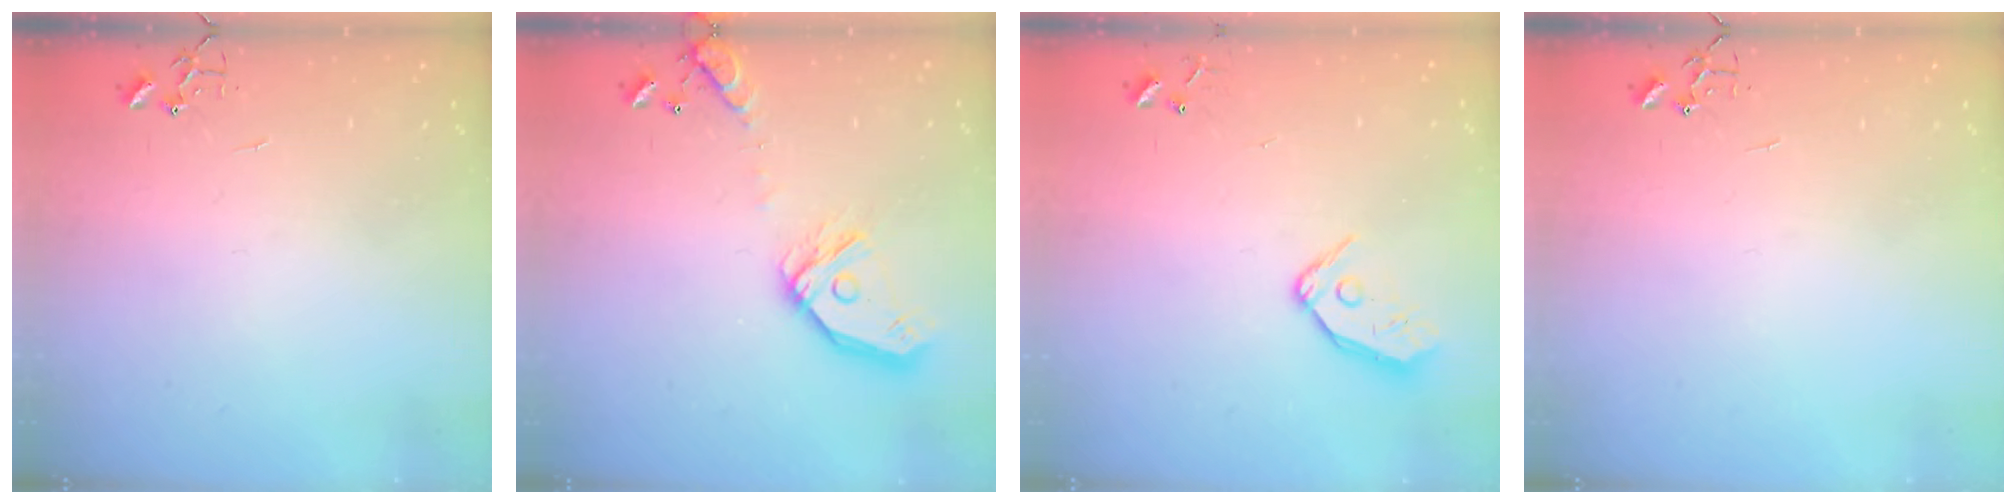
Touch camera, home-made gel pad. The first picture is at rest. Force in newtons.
{"total": 15.9, "press": 15.7, "slide": 2.2}
{"total": 9.8, "press": 9.7, "slide": 1.3}
{"total": 0.0}